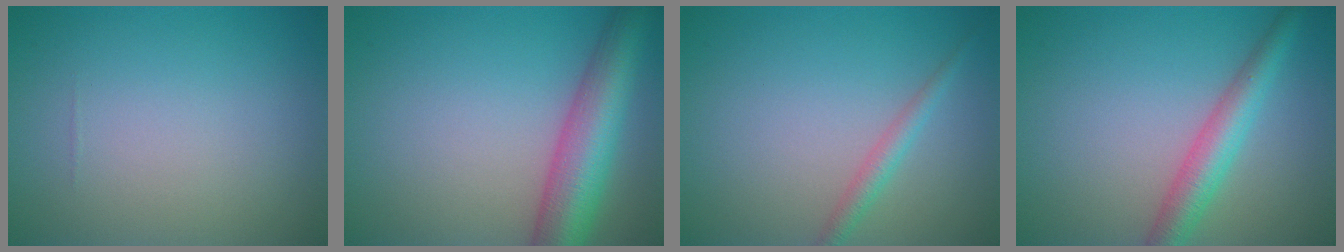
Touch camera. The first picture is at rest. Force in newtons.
{"total": 7.7, "press": 7.7, "slide": 0.3}
{"total": 1.7, "press": 1.7, "slide": 0.1}
{"total": 3.8, "press": 3.8, "slide": 0.1}